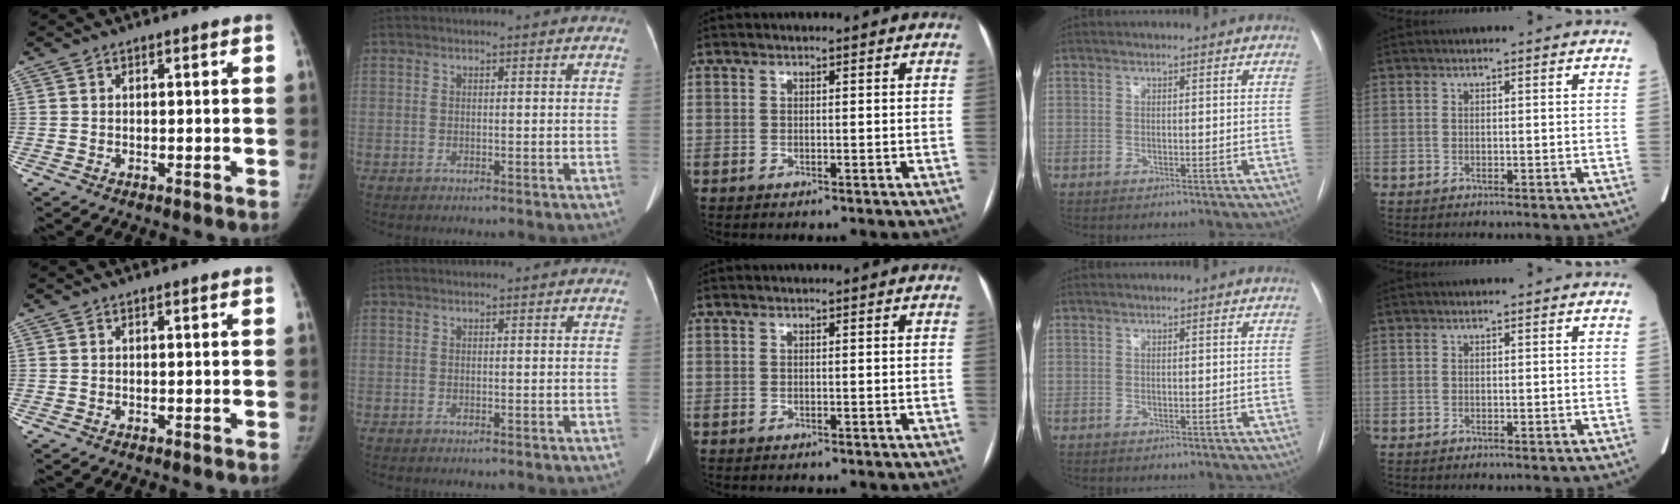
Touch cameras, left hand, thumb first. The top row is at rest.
{}